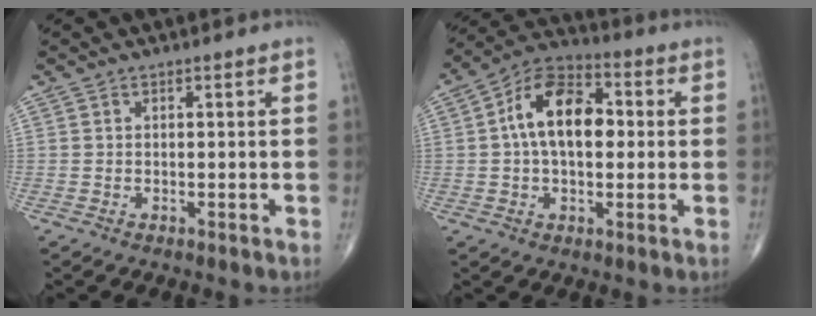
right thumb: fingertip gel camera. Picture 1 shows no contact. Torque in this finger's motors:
{"motor_torque": [0.36, 0.61, 0.89, -0.23, 0.35]}